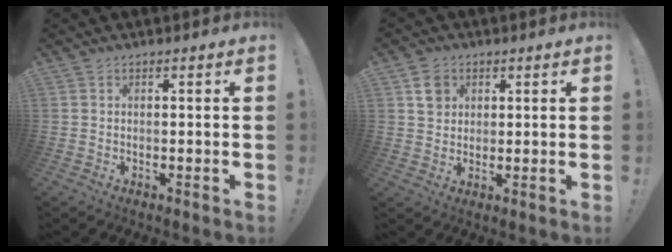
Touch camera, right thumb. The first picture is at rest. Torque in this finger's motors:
{"motor_torque": [0.52, 0.96, 0.08, -0.06, 0.02]}